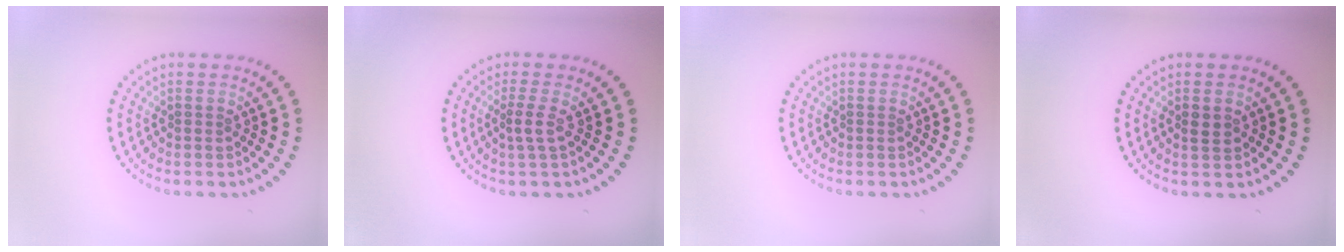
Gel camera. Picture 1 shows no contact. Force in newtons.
{"total": 1.6, "press": 1.1, "slide": 1.1}
{"total": 0.0}
{"total": 1.2, "press": 1.2, "slide": 0.2}